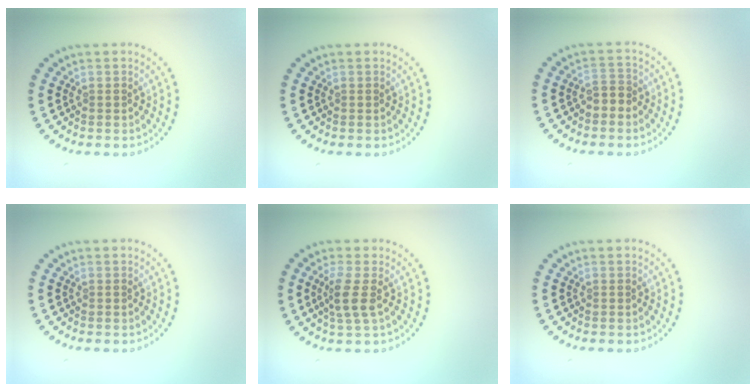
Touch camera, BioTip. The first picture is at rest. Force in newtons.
{"total": 0.0}
{"total": 1.6, "press": 1.5, "slide": 0.6}
{"total": 0.0}
{"total": 2.5, "press": 2.0, "slide": 1.5}
{"total": 0.0}